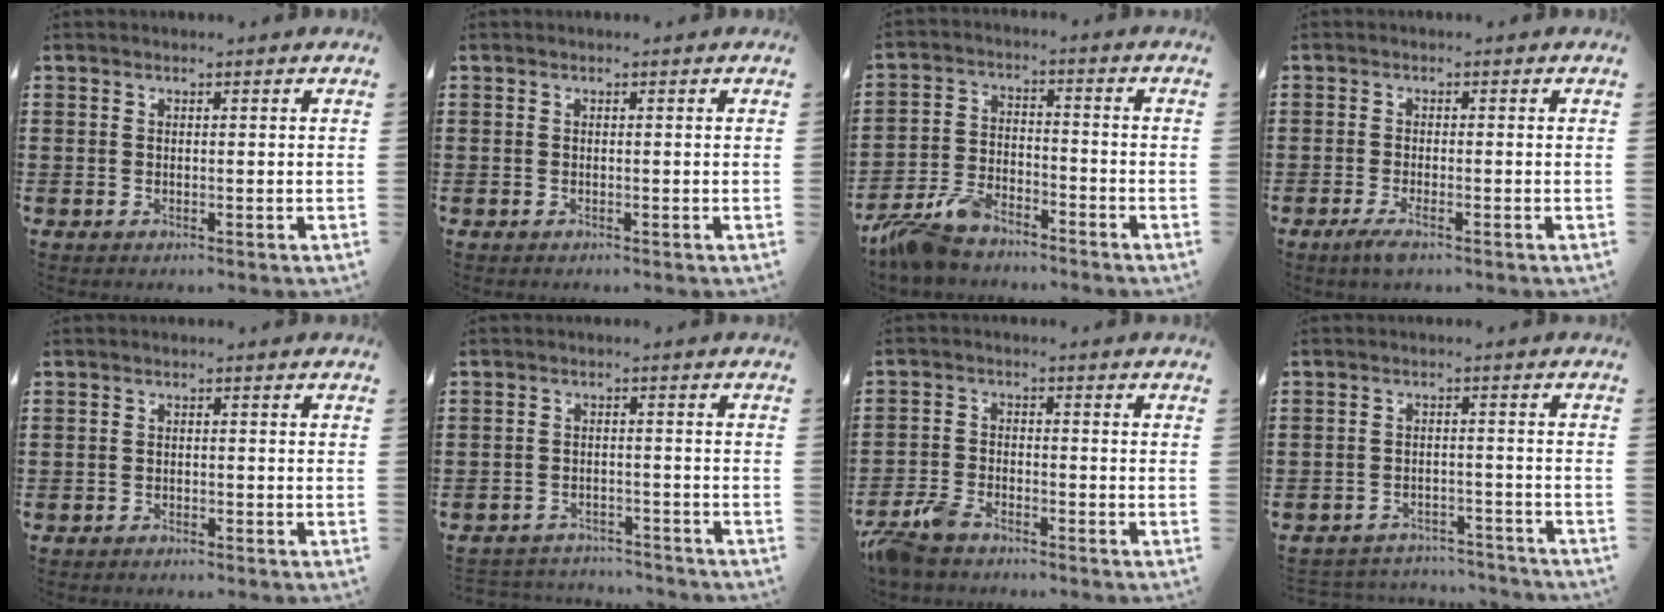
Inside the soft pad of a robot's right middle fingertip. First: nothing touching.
{"total": 0.0}
{"total": 6.9, "force": [-6.1, 2.0, 2.4], "torque": [-0.070, 0.004, -0.124]}
{"total": 2.2, "force": [-1.2, 0.3, 1.8], "torque": [-0.045, -0.007, -0.026]}
{"total": 1.0, "force": [-1.0, 0.2, 0.1], "torque": [-0.004, 0.001, -0.022]}
{"total": 3.1, "force": [-3.1, 0.6, -0.4], "torque": [-0.002, 0.001, -0.069]}
{"total": 4.8, "force": [-4.2, 1.5, 1.8], "torque": [-0.062, -0.002, -0.092]}
{"total": 3.8, "force": [-3.7, 0.6, -0.2], "torque": [-0.002, 0.002, -0.081]}